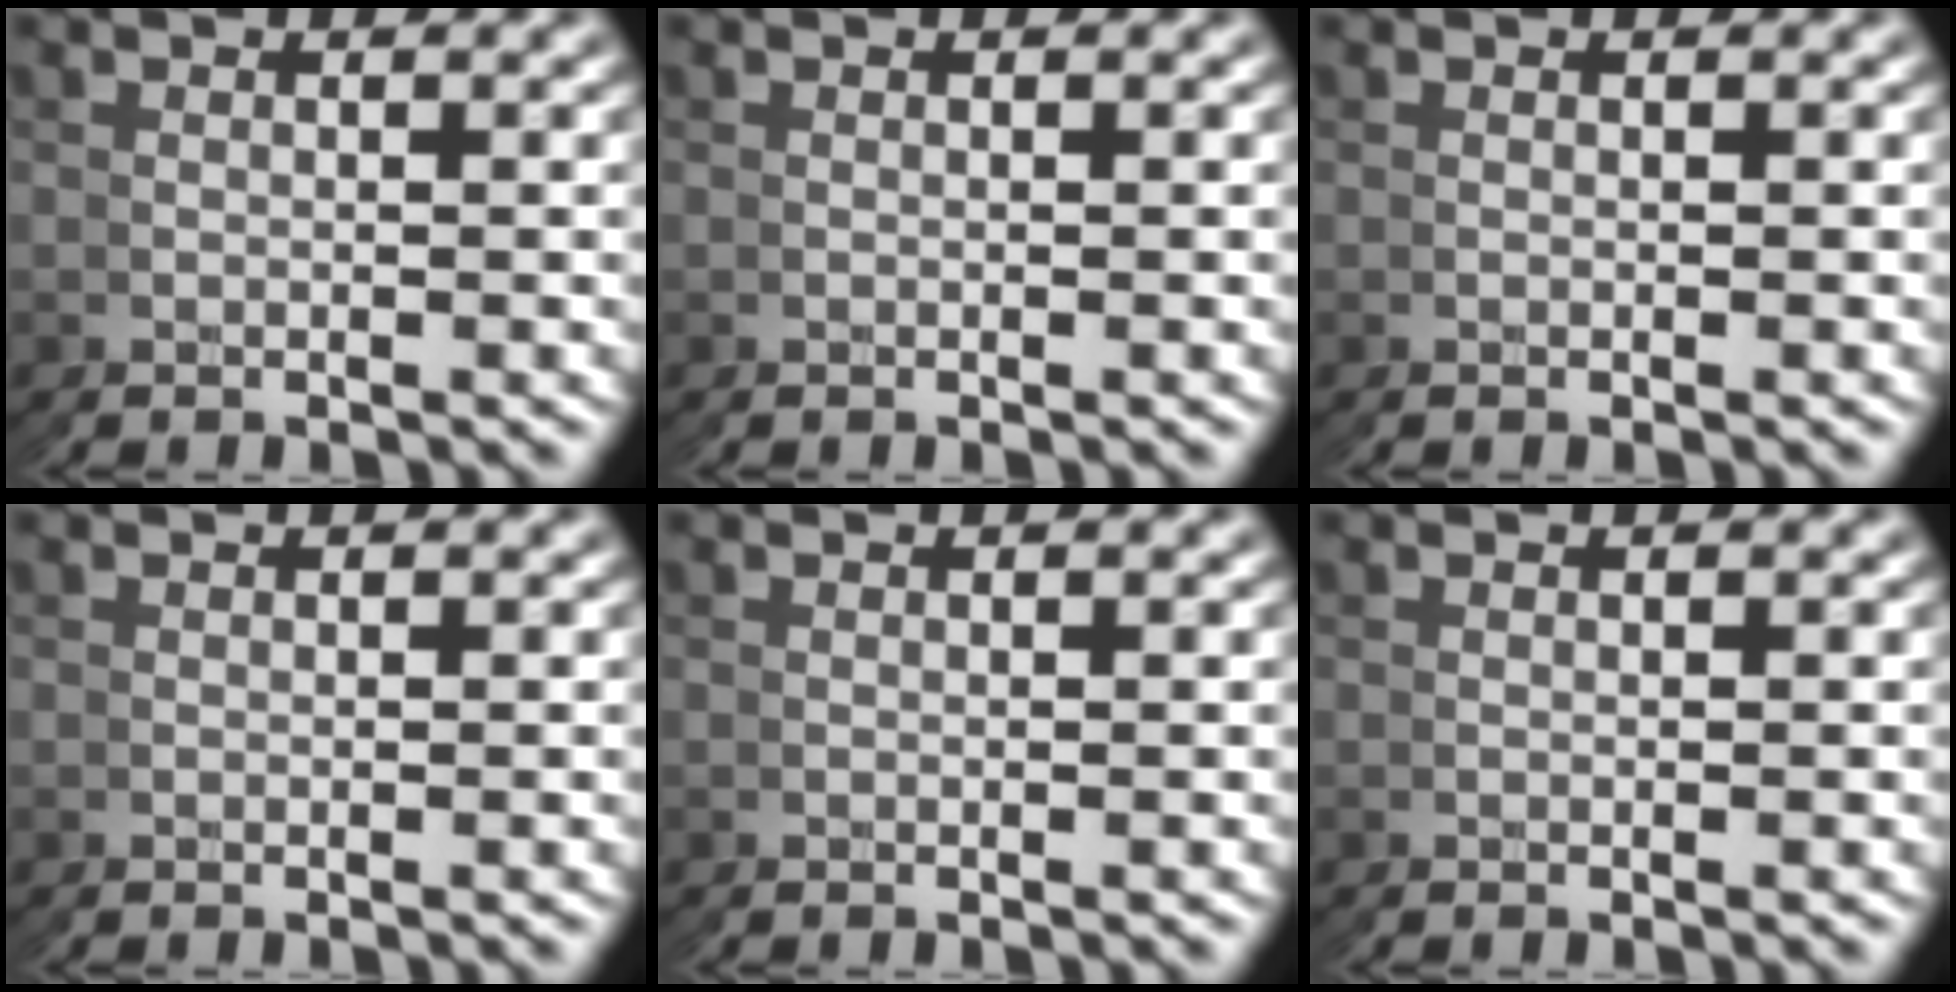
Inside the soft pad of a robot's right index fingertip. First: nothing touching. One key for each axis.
{"total": 0.0}
{"total": 0.0}
{"total": 1.8, "fx": 0.1, "fy": -1.7, "fz": -0.6, "tx": 0.018, "ty": -0.005, "tz": 0.009}
{"total": 0.0}
{"total": 0.0}